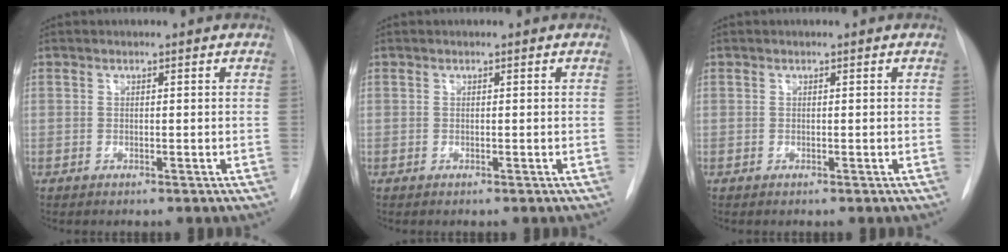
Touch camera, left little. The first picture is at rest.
{"total": 0.0}
{"total": 0.0}